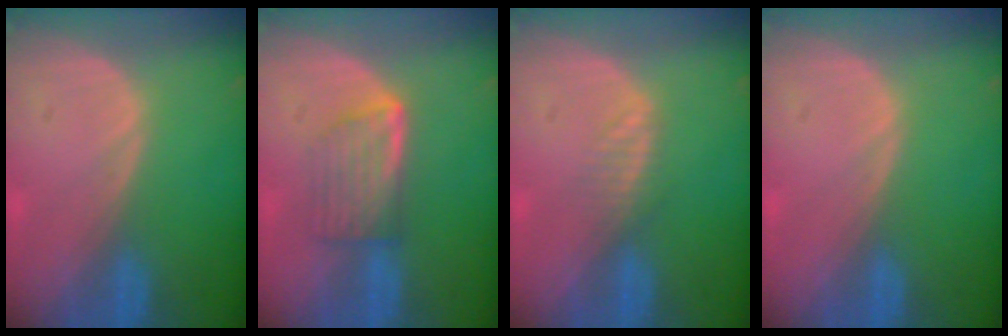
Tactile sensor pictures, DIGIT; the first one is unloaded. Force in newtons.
{"total": 5.7, "press": 5.3, "slide": 2.2}
{"total": 2.0, "press": 2.0, "slide": 0.2}
{"total": 0.0}